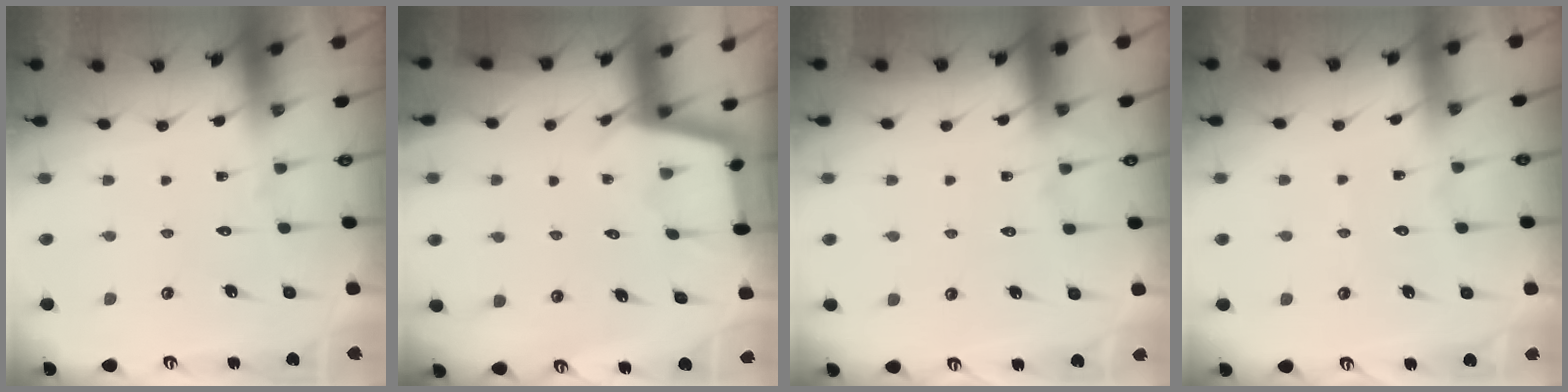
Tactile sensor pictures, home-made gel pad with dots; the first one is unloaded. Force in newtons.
{"total": 2.3, "press": 2.3, "slide": 0.1}
{"total": 4.5, "press": 4.4, "slide": 0.5}
{"total": 2.3, "press": 2.3, "slide": 0.3}